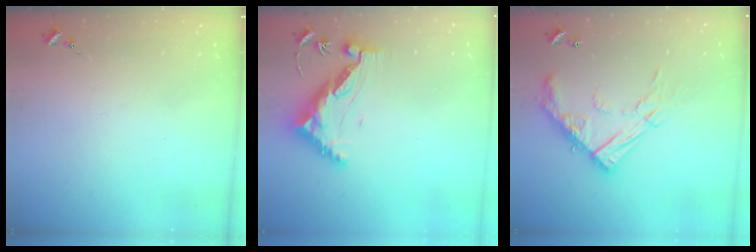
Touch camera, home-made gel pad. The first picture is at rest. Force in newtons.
{"total": 10.7, "press": 10.6, "slide": 0.9}
{"total": 17.6, "press": 17.6, "slide": 1.2}